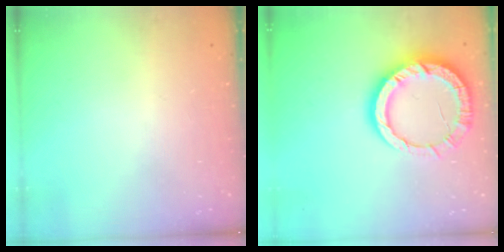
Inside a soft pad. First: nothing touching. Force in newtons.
{"total": 13.6, "press": 13.5, "slide": 1.4}